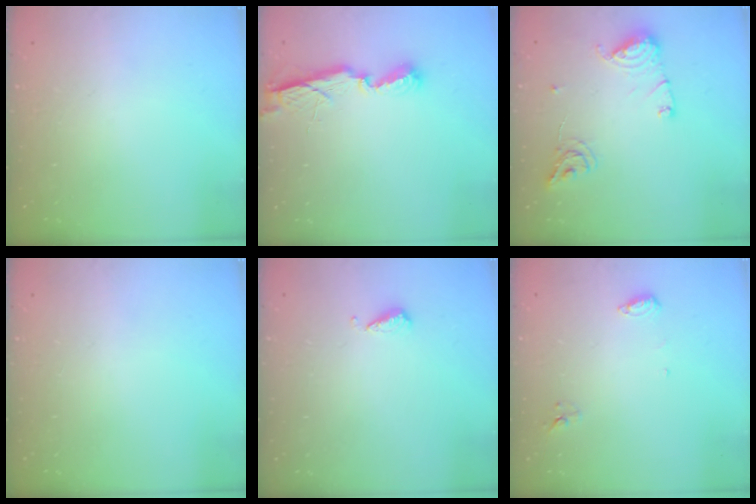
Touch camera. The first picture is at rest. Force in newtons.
{"total": 6.7, "press": 6.7, "slide": 0.5}
{"total": 12.4, "press": 12.3, "slide": 1.2}
{"total": 0.0}
{"total": 3.6, "press": 3.6, "slide": 0.3}
{"total": 5.3, "press": 5.1, "slide": 1.3}